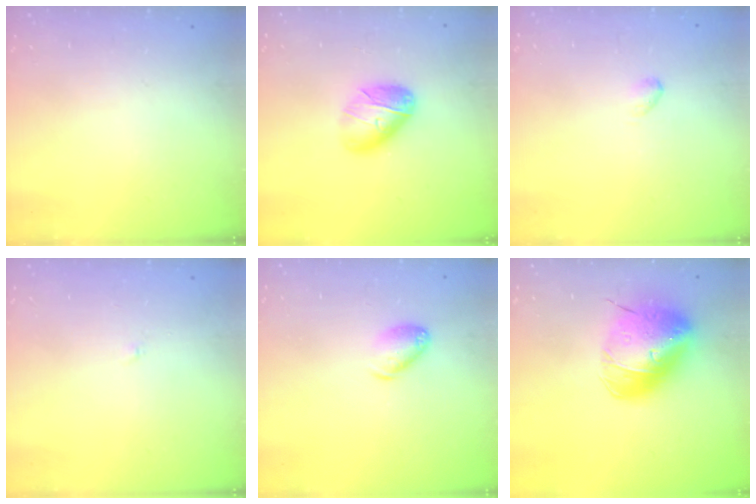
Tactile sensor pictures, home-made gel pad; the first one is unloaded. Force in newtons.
{"total": 10.2, "press": 10.2, "slide": 0.2}
{"total": 2.8, "press": 2.7, "slide": 0.5}
{"total": 1.9, "press": 1.9, "slide": 0.2}
{"total": 8.4, "press": 8.3, "slide": 1.1}
{"total": 12.7, "press": 12.5, "slide": 2.4}